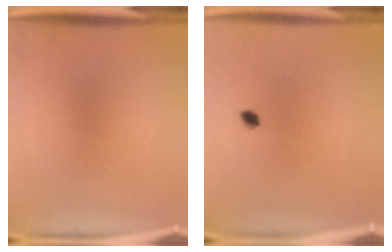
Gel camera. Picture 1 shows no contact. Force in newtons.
{"total": 1.5}